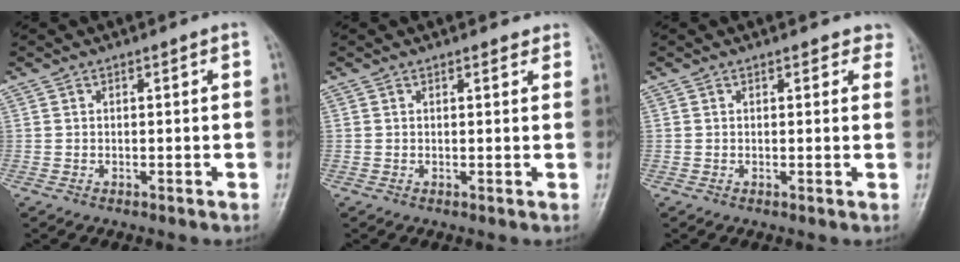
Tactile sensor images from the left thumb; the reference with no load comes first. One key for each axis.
{"total": 1.3, "fx": 1.1, "fy": 0.6, "fz": 0.3, "tx": 0.009, "ty": -0.004, "tz": 0.012}
{"total": 2.8, "fx": 2.3, "fy": 1.4, "fz": 0.6, "tx": 0.025, "ty": -0.007, "tz": 0.011}